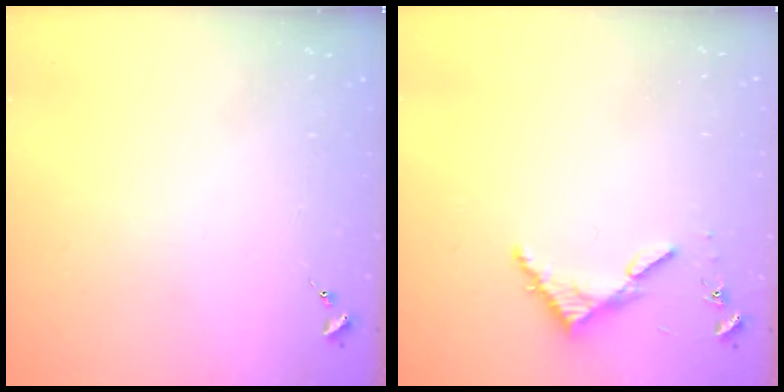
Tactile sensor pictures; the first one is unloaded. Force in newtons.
{"total": 3.9, "press": 3.9, "slide": 0.3}